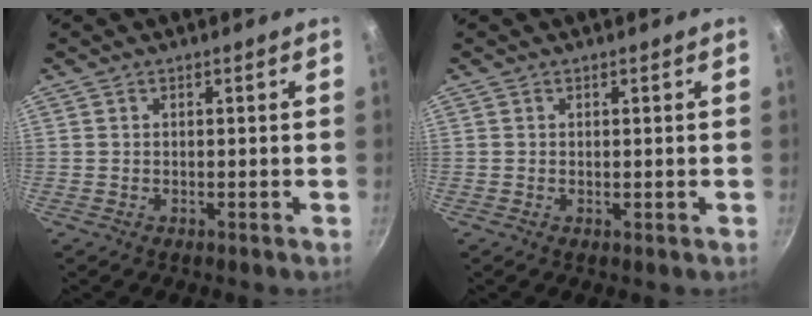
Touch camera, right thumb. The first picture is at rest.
{"total": 0.0}